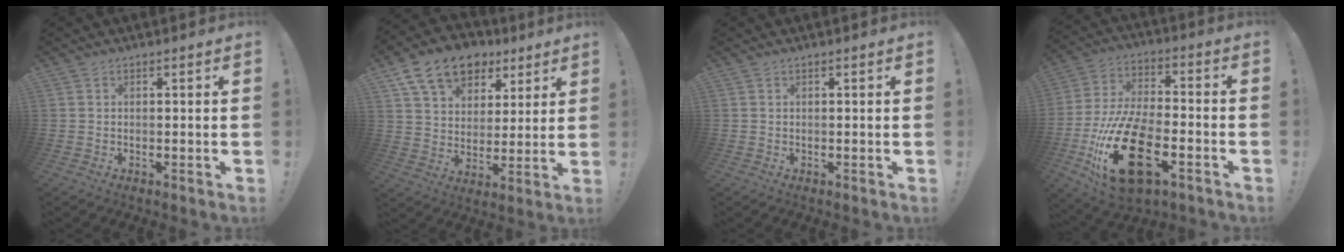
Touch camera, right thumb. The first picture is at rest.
{"total": 15.9, "force": [9.4, 10.4, 7.6], "torque": [-0.122, -0.048, 0.175]}
{"total": 0.0}
{"total": 24.3, "force": [-9.2, 12.4, 18.8], "torque": [-0.374, 0.053, -0.141]}